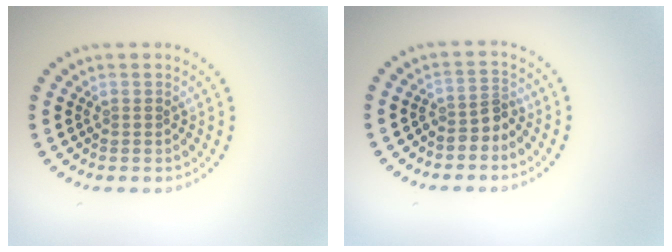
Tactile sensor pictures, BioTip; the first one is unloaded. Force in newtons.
{"total": 2.1, "press": 1.5, "slide": 1.4}